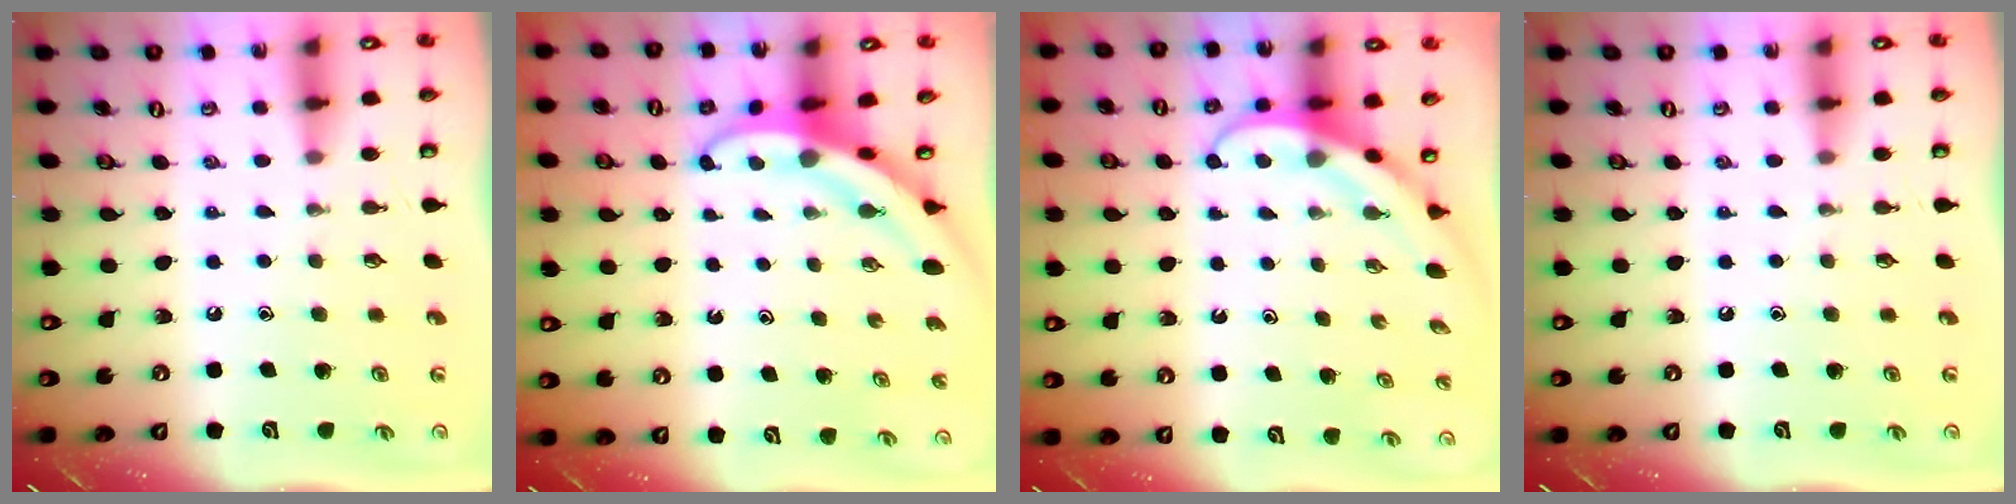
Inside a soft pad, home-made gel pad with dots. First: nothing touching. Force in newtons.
{"total": 3.9, "press": 3.8, "slide": 0.6}
{"total": 3.8, "press": 3.8, "slide": 0.3}
{"total": 0.0}